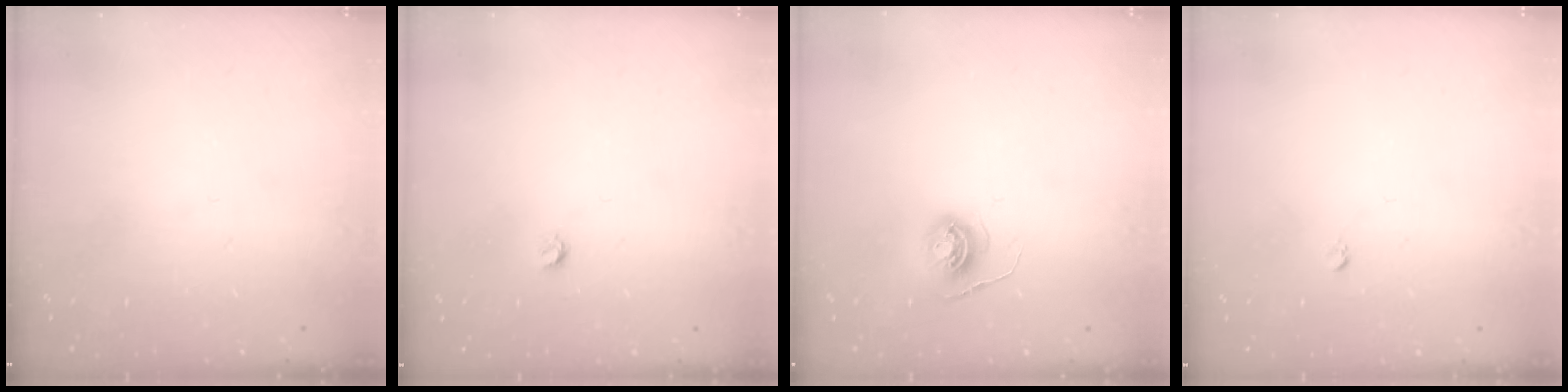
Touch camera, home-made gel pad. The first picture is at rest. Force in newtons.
{"total": 3.2, "press": 3.2, "slide": 0.3}
{"total": 5.6, "press": 5.5, "slide": 0.6}
{"total": 2.5, "press": 2.5, "slide": 0.2}